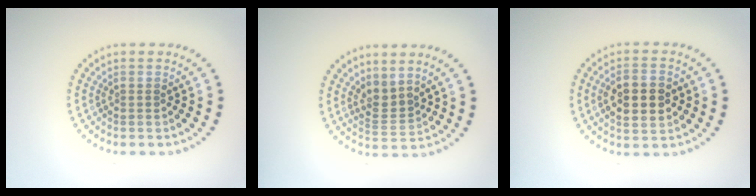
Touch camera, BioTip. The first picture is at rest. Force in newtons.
{"total": 2.2, "press": 1.5, "slide": 1.7}
{"total": 4.6, "press": 4.6, "slide": 0.4}